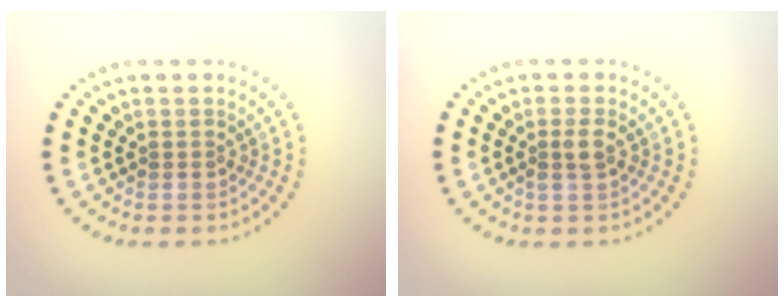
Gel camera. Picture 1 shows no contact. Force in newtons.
{"total": 1.4, "press": 1.3, "slide": 0.6}